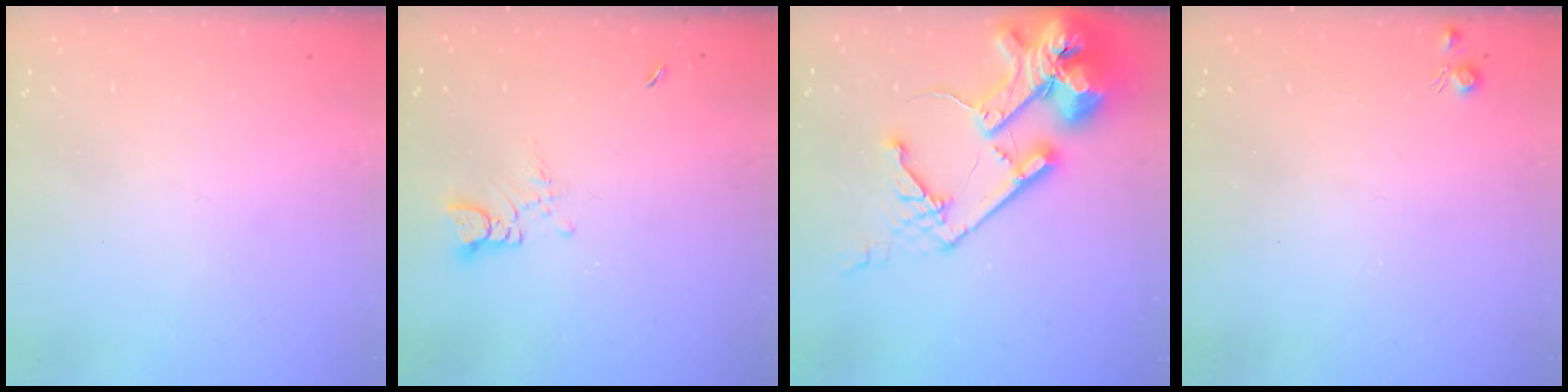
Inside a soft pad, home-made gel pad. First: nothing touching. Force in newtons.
{"total": 2.9, "press": 2.9, "slide": 0.2}
{"total": 22.0, "press": 21.8, "slide": 2.7}
{"total": 4.3, "press": 4.2, "slide": 0.7}